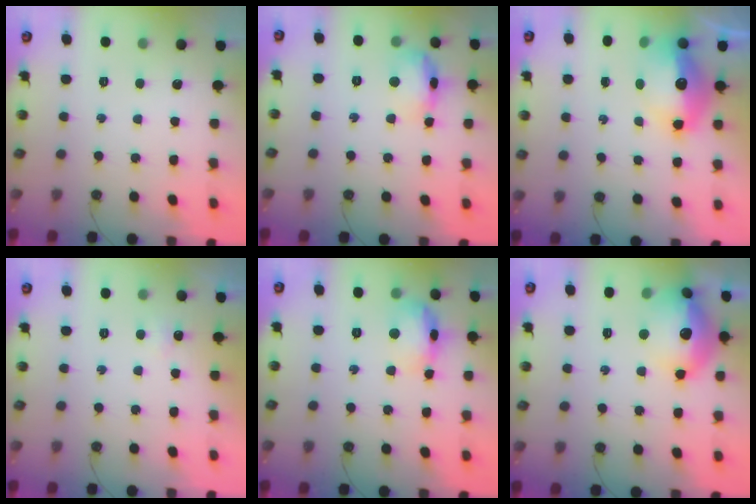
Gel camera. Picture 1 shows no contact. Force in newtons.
{"total": 13.2, "press": 13.1, "slide": 1.1}
{"total": 13.8, "press": 13.7, "slide": 1.4}
{"total": 2.8, "press": 2.7, "slide": 0.6}
{"total": 13.7, "press": 13.6, "slide": 1.2}
{"total": 19.2, "press": 19.1, "slide": 1.5}